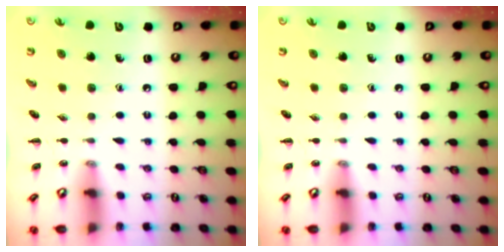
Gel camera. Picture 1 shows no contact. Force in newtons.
{"total": 0.0}